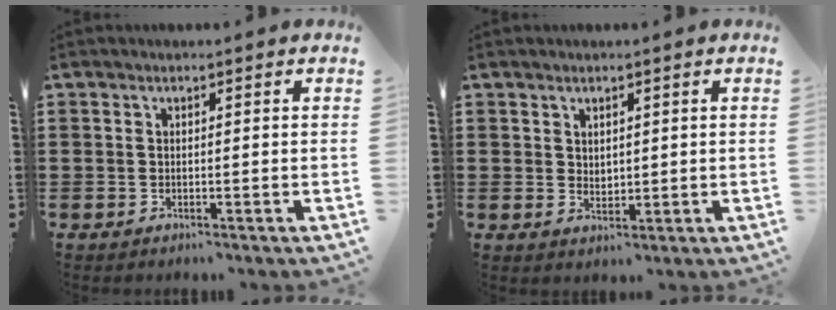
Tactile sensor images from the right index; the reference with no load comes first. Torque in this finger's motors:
{"motor_torque": [-0.16, 0.26, 0.08, -0.01]}